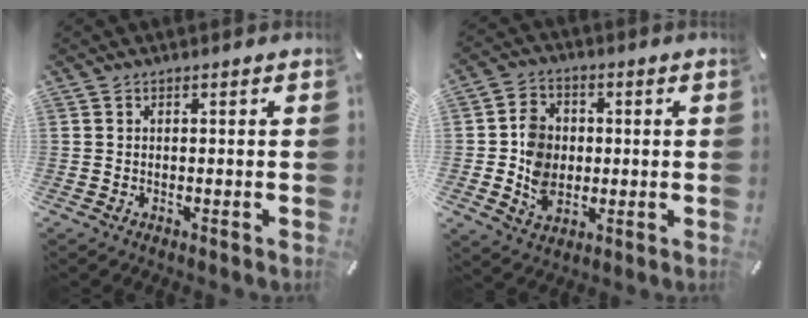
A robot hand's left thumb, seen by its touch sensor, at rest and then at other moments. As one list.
[{"total": 8.5, "force": [-0.6, 7.0, 4.9], "torque": [-0.095, 0.008, -0.009]}]